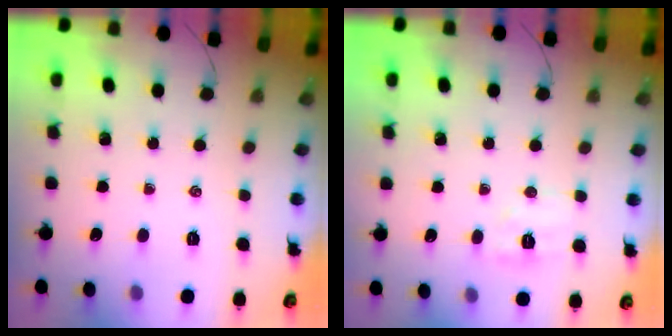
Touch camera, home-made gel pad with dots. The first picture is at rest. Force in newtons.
{"total": 6.1, "press": 6.0, "slide": 1.1}